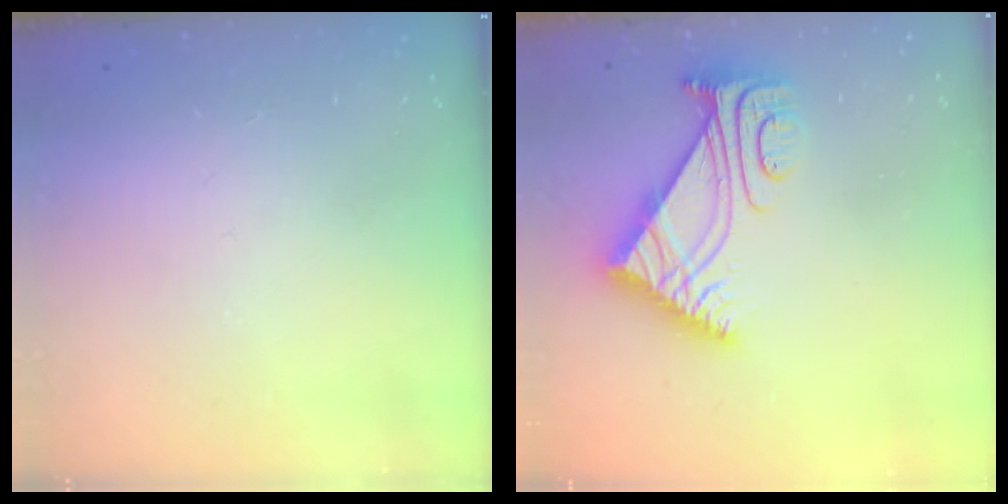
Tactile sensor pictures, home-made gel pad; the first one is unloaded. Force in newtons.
{"total": 8.1, "press": 8.1, "slide": 1.0}